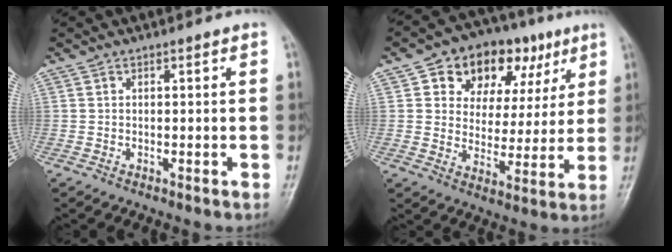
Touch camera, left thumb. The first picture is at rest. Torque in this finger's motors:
{"motor_torque": [-0.14, 0.11, 0.03, -0.23, 0.17]}